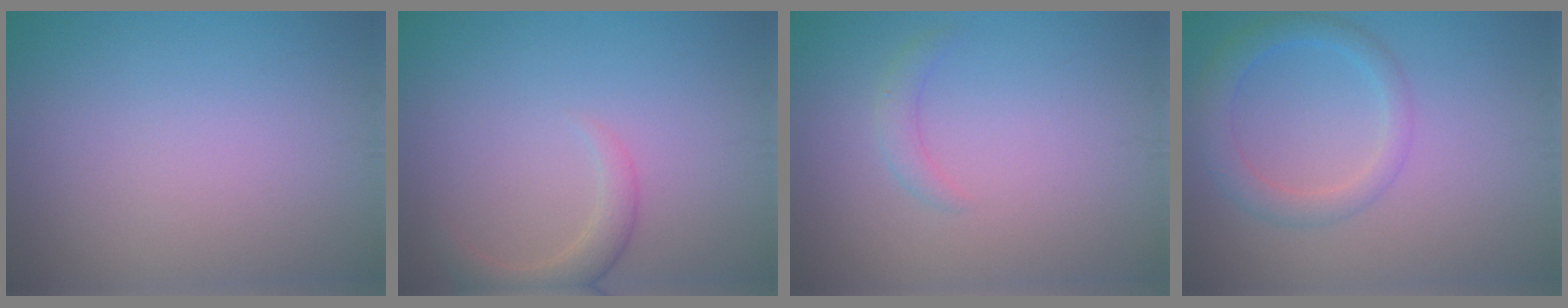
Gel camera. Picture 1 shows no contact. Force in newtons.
{"total": 2.6, "press": 2.5, "slide": 0.4}
{"total": 1.3, "press": 1.3, "slide": 0.0}
{"total": 3.0, "press": 3.0, "slide": 0.2}